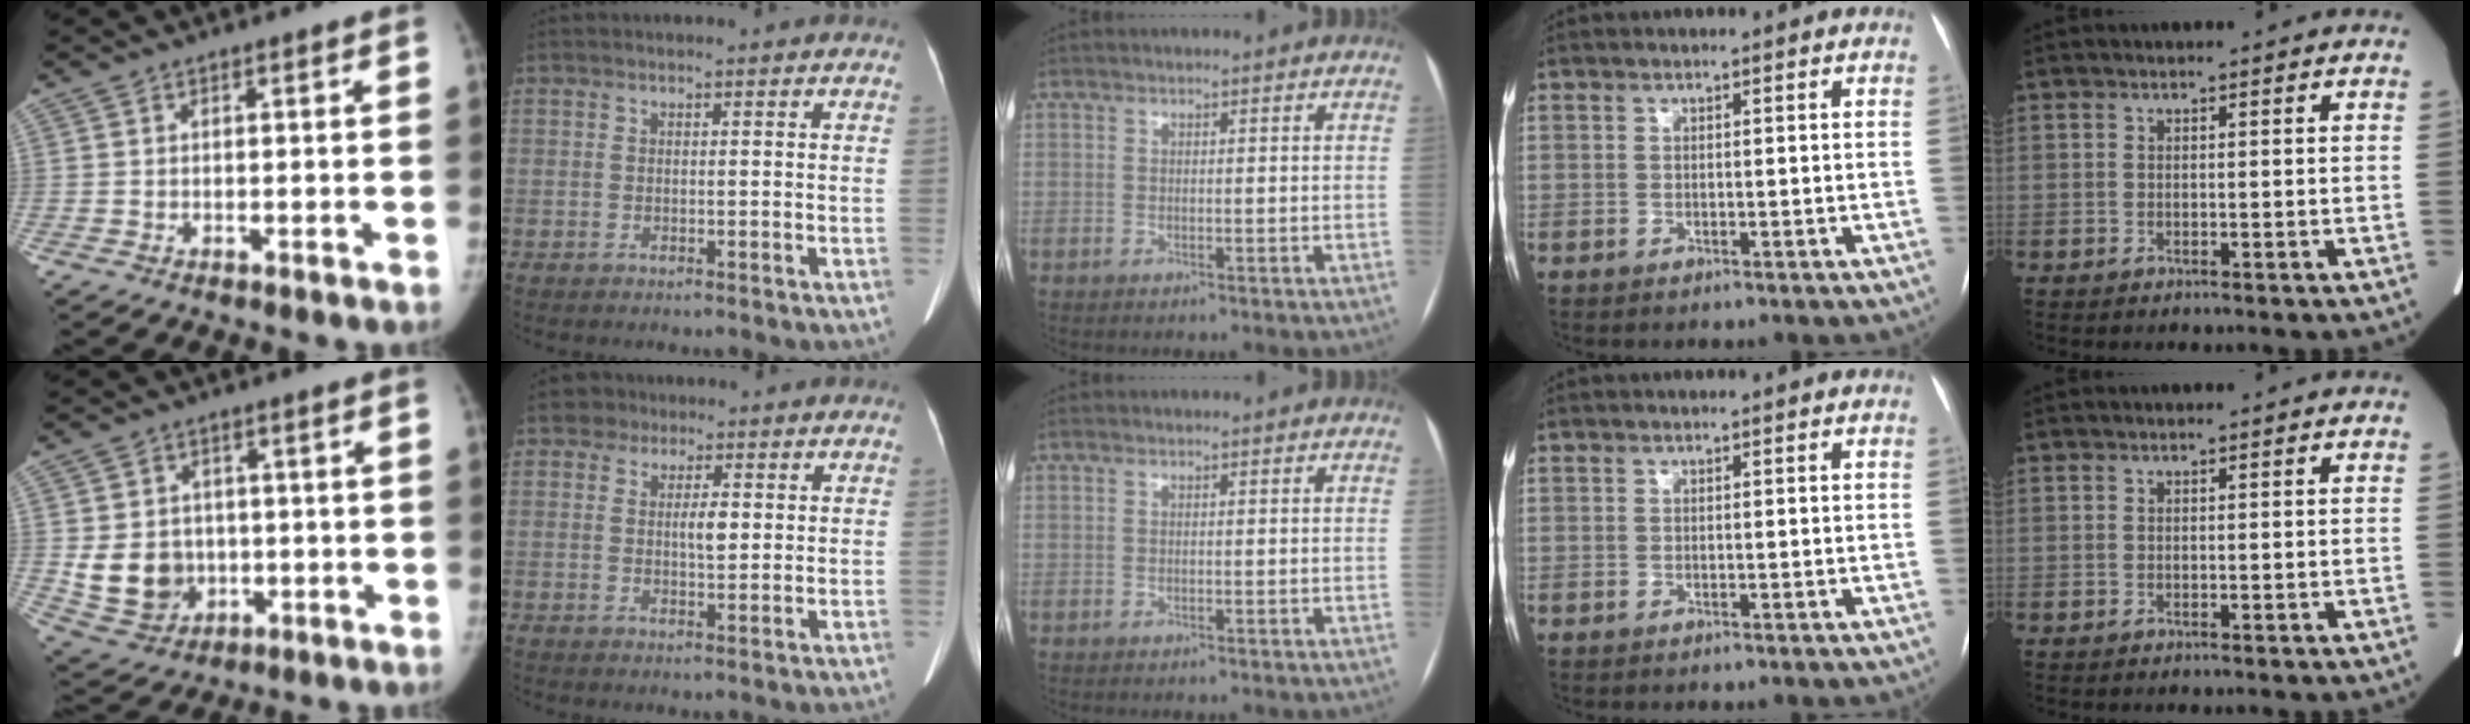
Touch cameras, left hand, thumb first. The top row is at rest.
{"thumb": {"total": 10.0, "force": [-0.8, 8.7, 4.8], "torque": [-0.049, 0.004, 0.010]}, "index": {"total": 4.4, "force": [1.1, 2.9, 3.1], "torque": [-0.050, 0.012, 0.016]}}